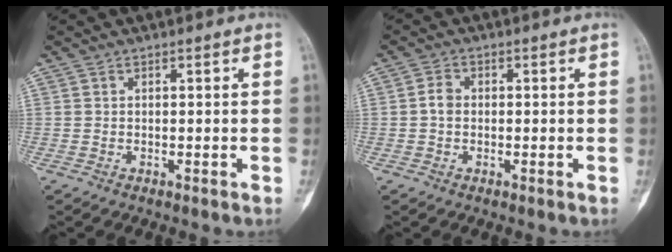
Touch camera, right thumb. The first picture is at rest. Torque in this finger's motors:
{"motor_torque": [0.16, 0.37, 0.30, -0.18, 0.02]}